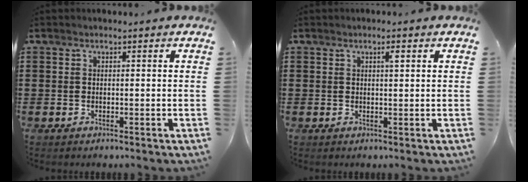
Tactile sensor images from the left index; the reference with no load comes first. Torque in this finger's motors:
{"motor_torque": [0.39, 0.41, 0.19, 0.01]}